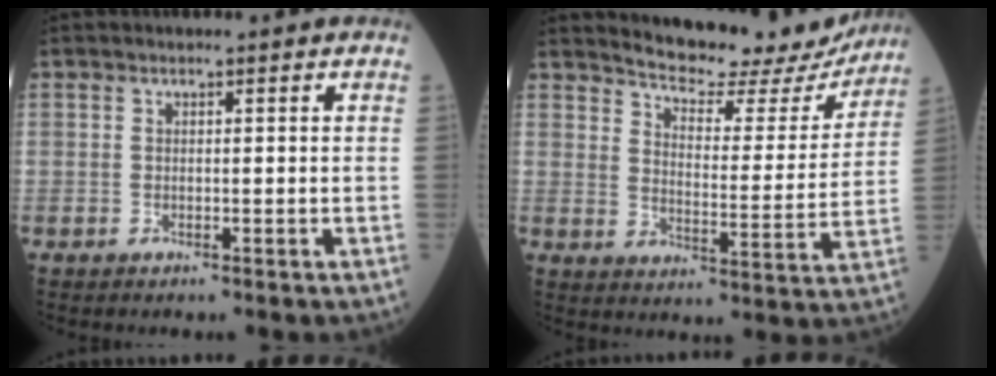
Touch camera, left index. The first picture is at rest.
{"total": 15.9, "force": [14.9, 3.5, 4.2], "torque": [-0.052, -0.027, 0.185]}